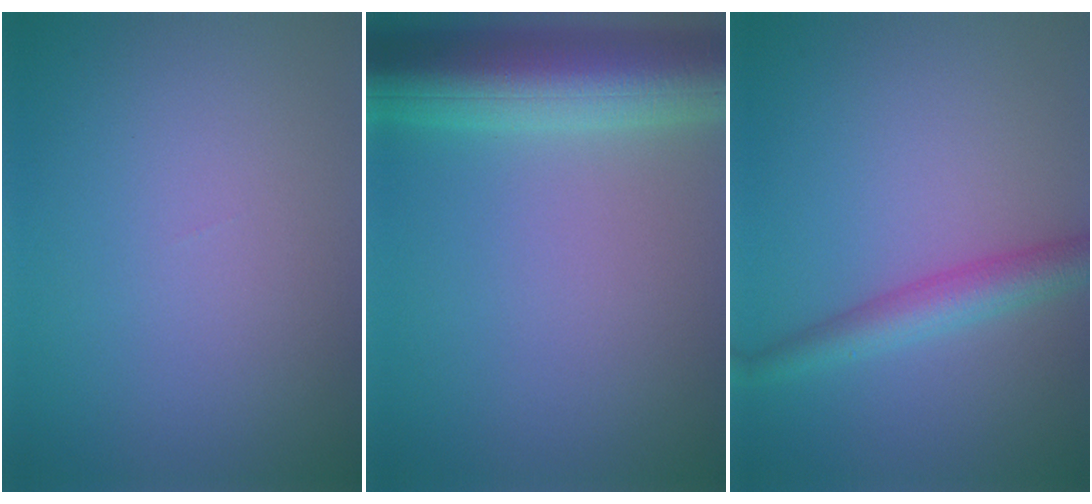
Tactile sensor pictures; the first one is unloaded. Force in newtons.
{"total": 9.3, "press": 9.3, "slide": 0.3}
{"total": 3.5, "press": 3.5, "slide": 0.0}